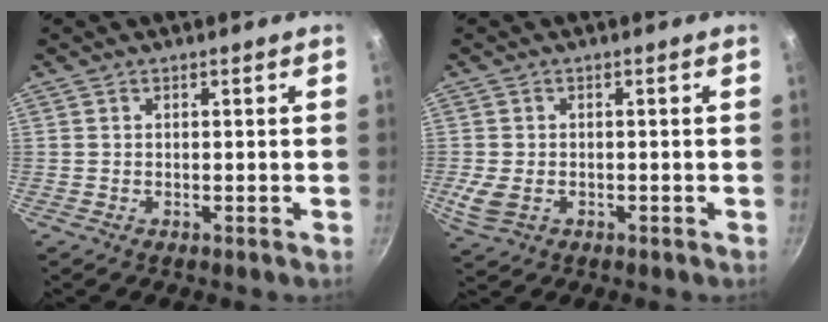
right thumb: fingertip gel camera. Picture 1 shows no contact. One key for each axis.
{"total": 4.5, "fx": -1.1, "fy": 3.2, "fz": 3.0, "tx": -0.066, "ty": -0.004, "tz": -0.017}